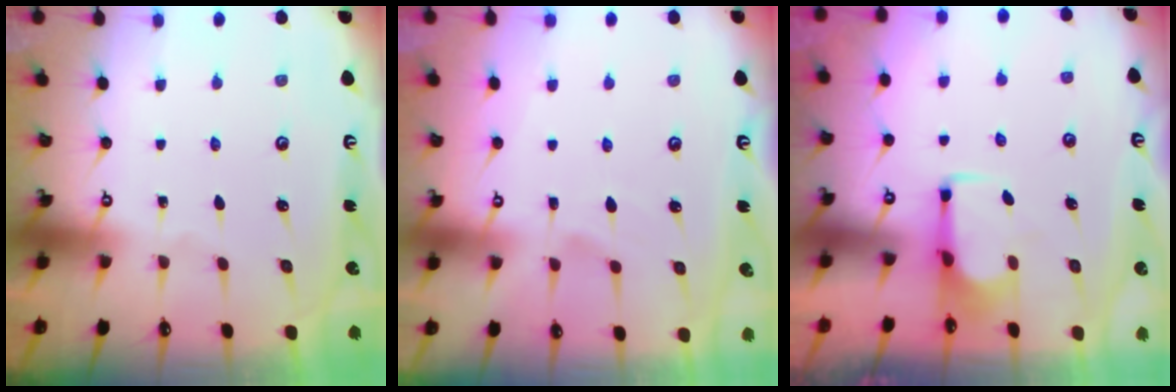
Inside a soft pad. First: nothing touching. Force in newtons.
{"total": 2.6, "press": 2.4, "slide": 1.0}
{"total": 2.3, "press": 2.2, "slide": 0.9}